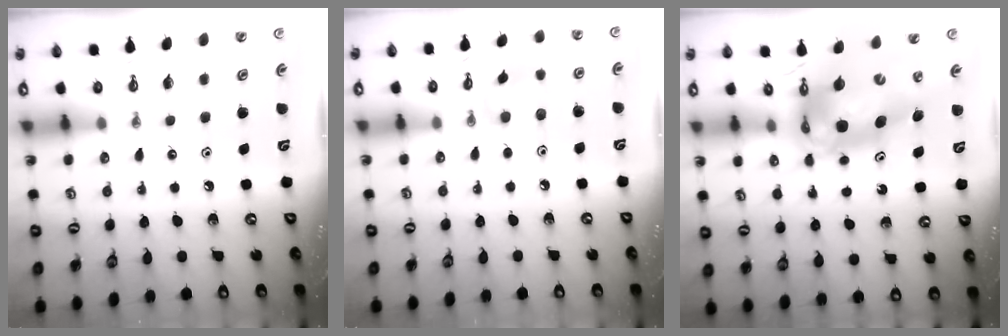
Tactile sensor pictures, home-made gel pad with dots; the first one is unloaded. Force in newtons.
{"total": 5.5, "press": 5.4, "slide": 1.1}
{"total": 12.5, "press": 12.4, "slide": 1.3}